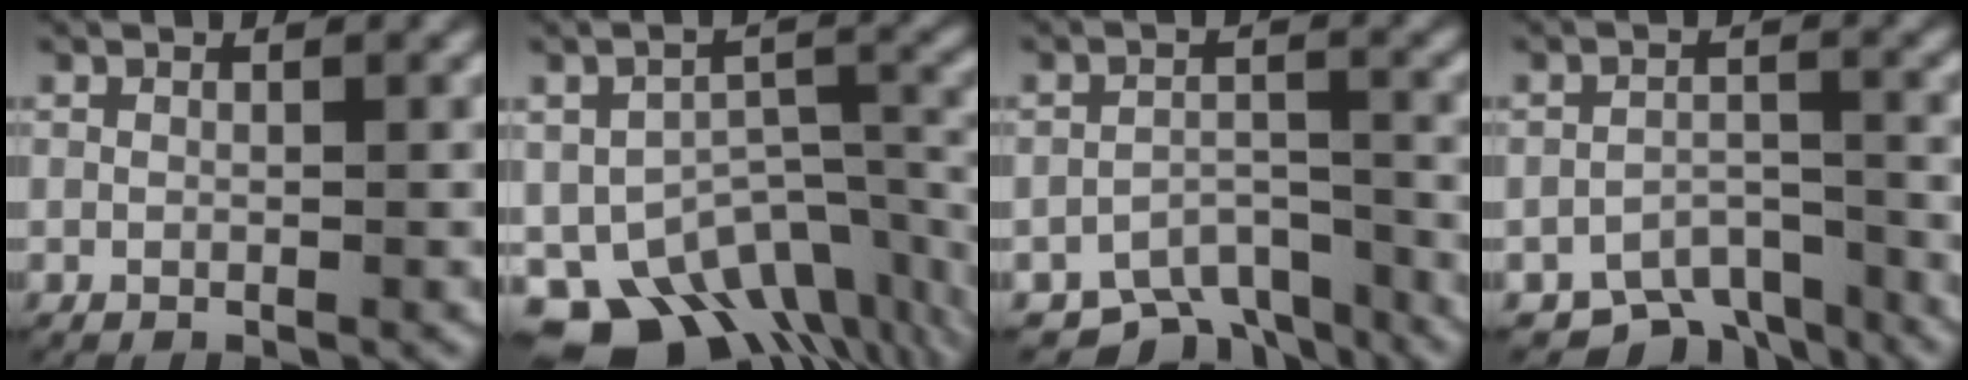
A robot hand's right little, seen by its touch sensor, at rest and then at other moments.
{"total": 12.7, "force": [-7.4, 8.2, 6.3], "torque": [-0.095, -0.023, -0.115]}
{"total": 6.2, "force": [-4.9, 3.2, 2.2], "torque": [-0.030, -0.010, -0.084]}
{"total": 5.7, "force": [-4.6, 2.7, 1.9], "torque": [-0.019, -0.009, -0.080]}